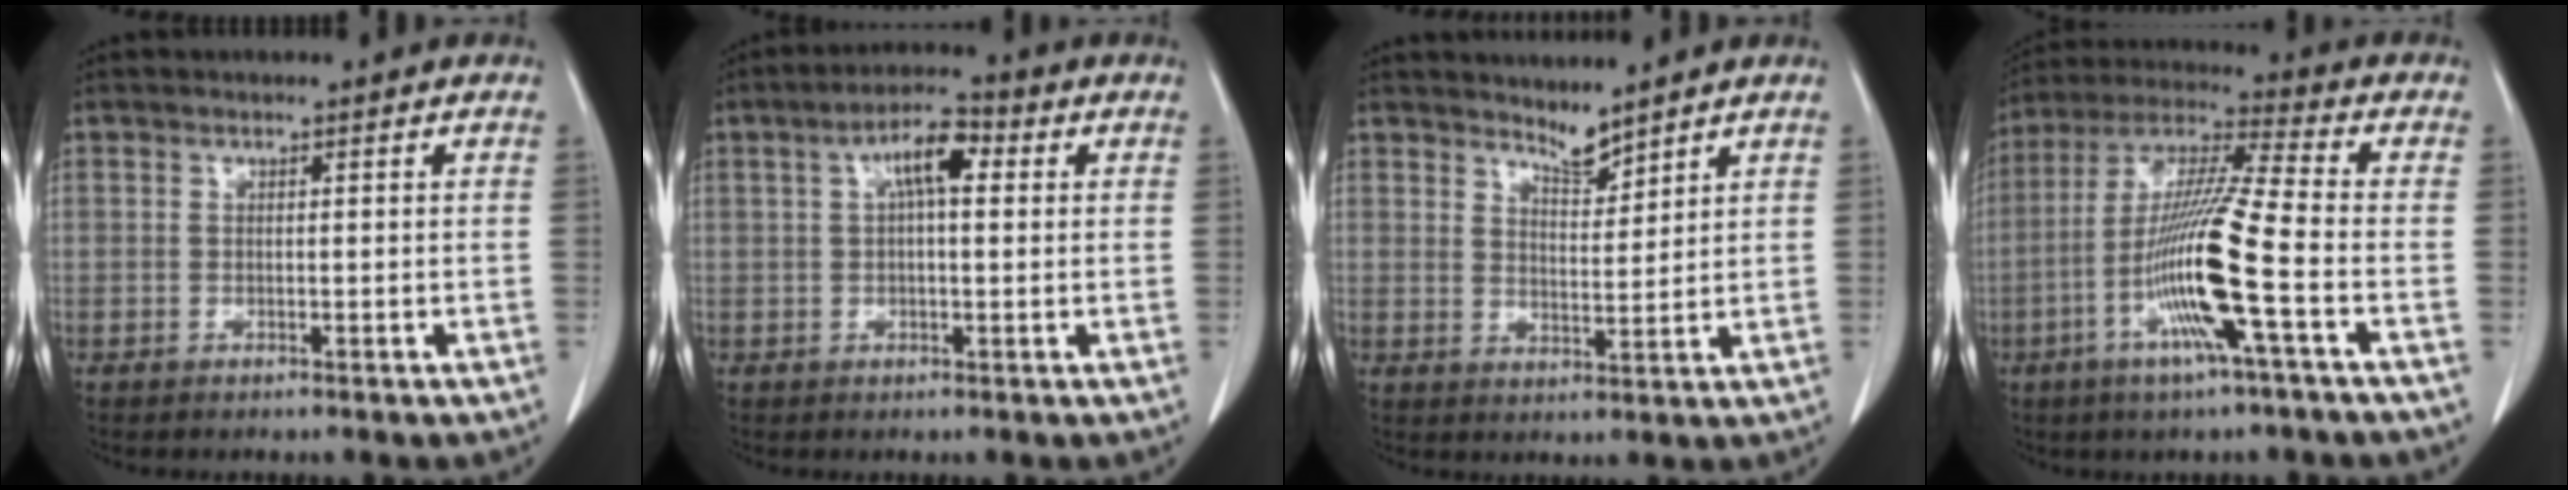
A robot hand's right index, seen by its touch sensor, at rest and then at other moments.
{"total": 6.2, "force": [1.7, 2.0, 5.6], "torque": [-0.102, 0.024, 0.026]}
{"total": 3.4, "force": [3.3, 0.4, 0.6], "torque": [-0.012, -0.005, 0.063]}
{"total": 14.7, "force": [-4.7, -0.5, 14.0], "torque": [-0.280, -0.008, -0.097]}